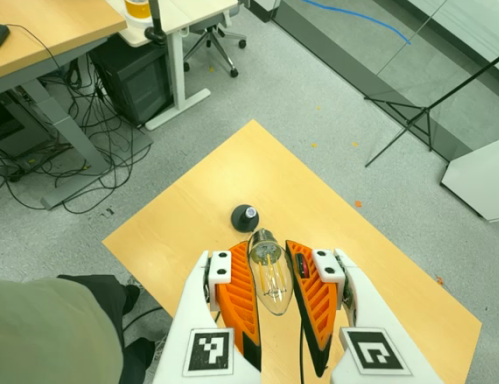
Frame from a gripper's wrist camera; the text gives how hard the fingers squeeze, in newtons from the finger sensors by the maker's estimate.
{"total": 19.7, "left": 21.2, "right": 18.1}